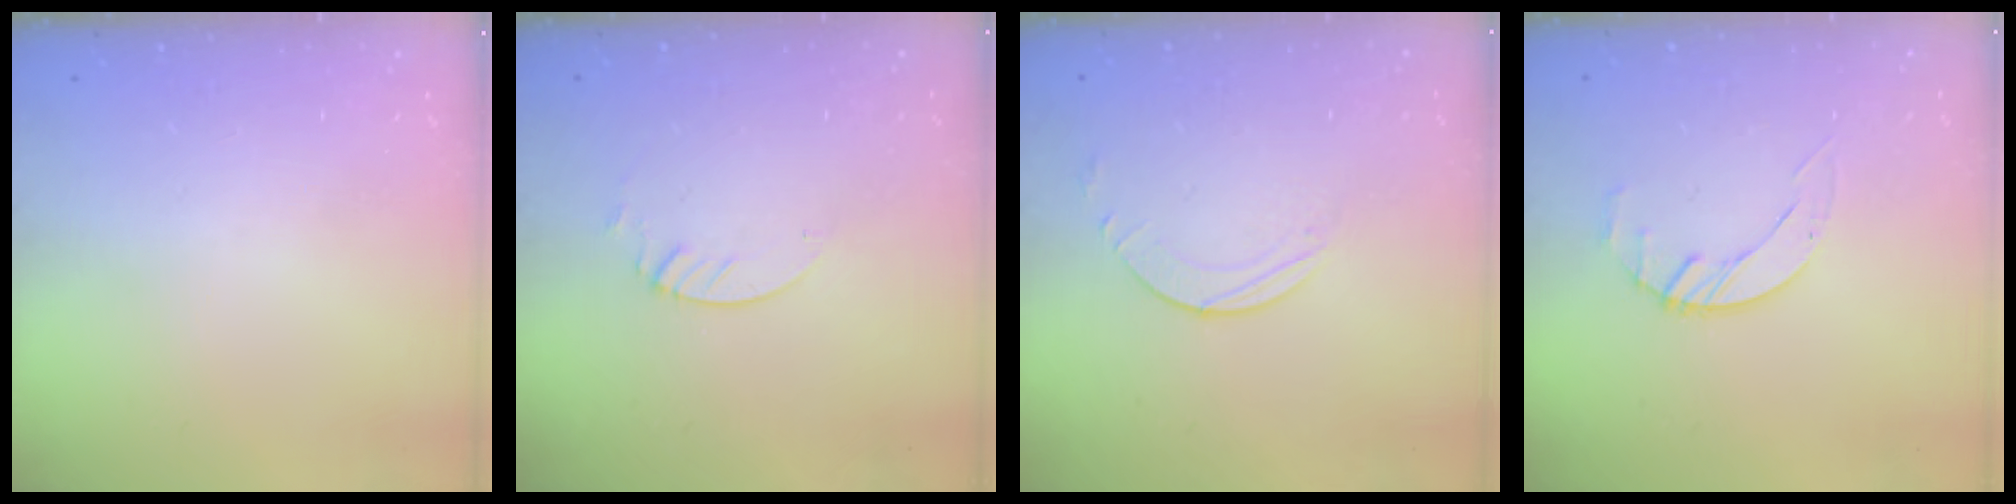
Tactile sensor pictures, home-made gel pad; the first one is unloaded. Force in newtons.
{"total": 1.3, "press": 1.3, "slide": 0.1}
{"total": 4.8, "press": 4.8, "slide": 0.5}
{"total": 2.0, "press": 2.0, "slide": 0.3}